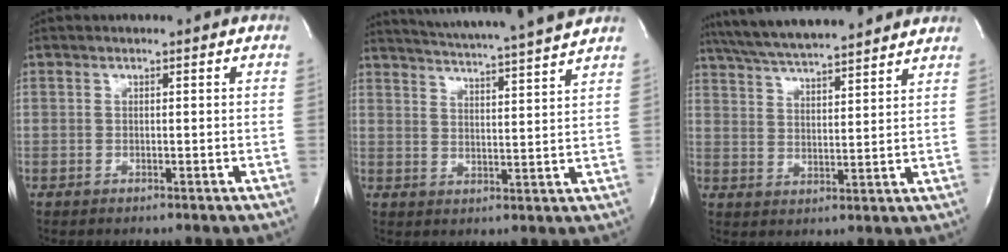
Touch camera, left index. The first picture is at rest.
{"total": 16.3, "force": [15.1, -1.5, 5.9], "torque": [-0.109, -0.025, 0.206]}
{"total": 17.3, "force": [15.4, 1.7, 7.8], "torque": [-0.136, 0.035, 0.235]}